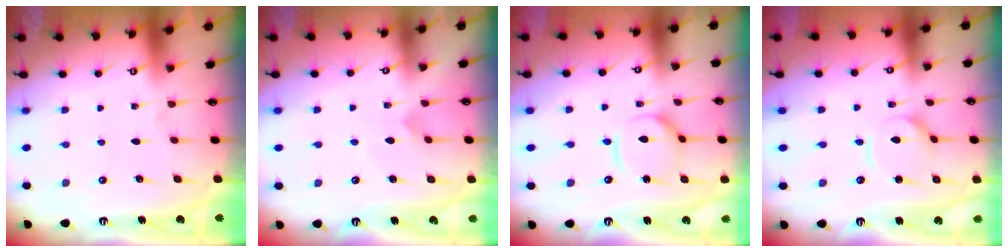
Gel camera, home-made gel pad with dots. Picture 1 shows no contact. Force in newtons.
{"total": 4.7, "press": 4.7, "slide": 0.4}
{"total": 8.6, "press": 8.5, "slide": 0.7}
{"total": 4.2, "press": 4.2, "slide": 0.3}